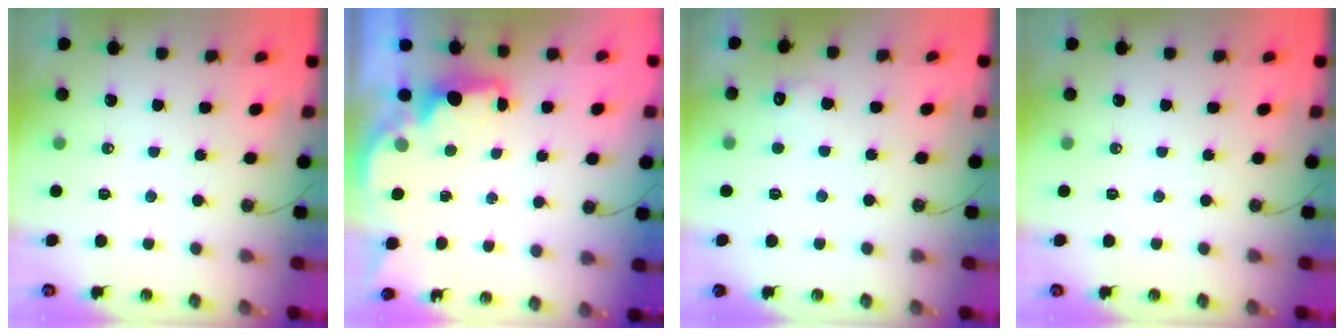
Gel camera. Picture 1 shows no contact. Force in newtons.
{"total": 2.5, "press": 2.3, "slide": 0.8}
{"total": 5.2, "press": 5.1, "slide": 1.1}
{"total": 0.0}